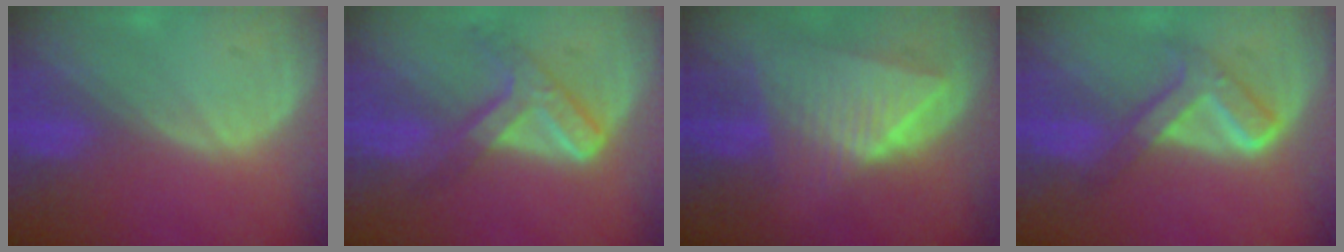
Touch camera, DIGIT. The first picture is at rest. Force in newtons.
{"total": 7.2, "press": 6.2, "slide": 3.8}
{"total": 9.0, "press": 8.0, "slide": 4.2}
{"total": 5.9, "press": 5.9, "slide": 0.2}